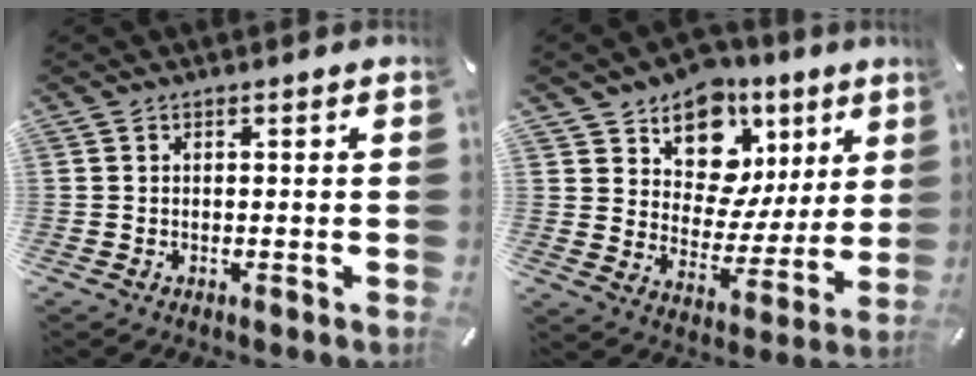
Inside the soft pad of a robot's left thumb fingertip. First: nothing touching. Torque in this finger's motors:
{"motor_torque": [2.47, 2.54, 1.41, -1.36, 0.13]}